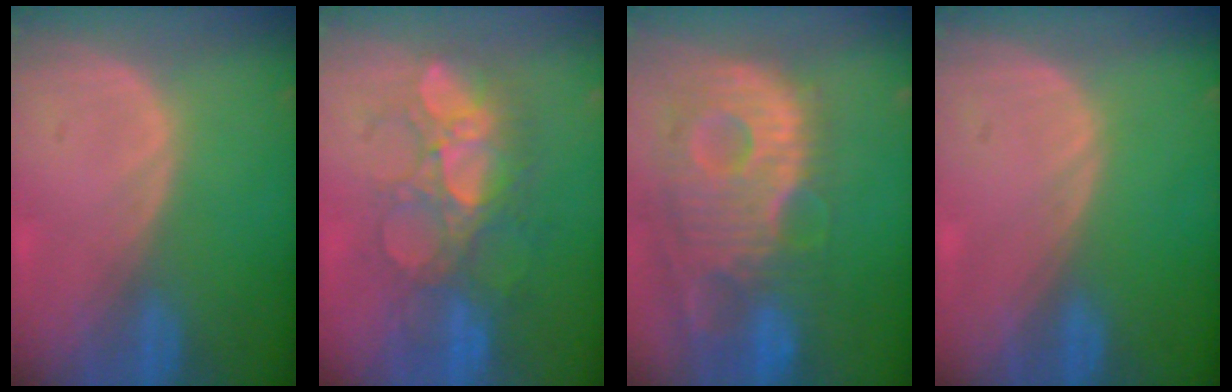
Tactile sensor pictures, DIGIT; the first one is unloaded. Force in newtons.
{"total": 8.9, "press": 8.8, "slide": 1.4}
{"total": 13.5, "press": 11.7, "slide": 6.7}
{"total": 0.0}